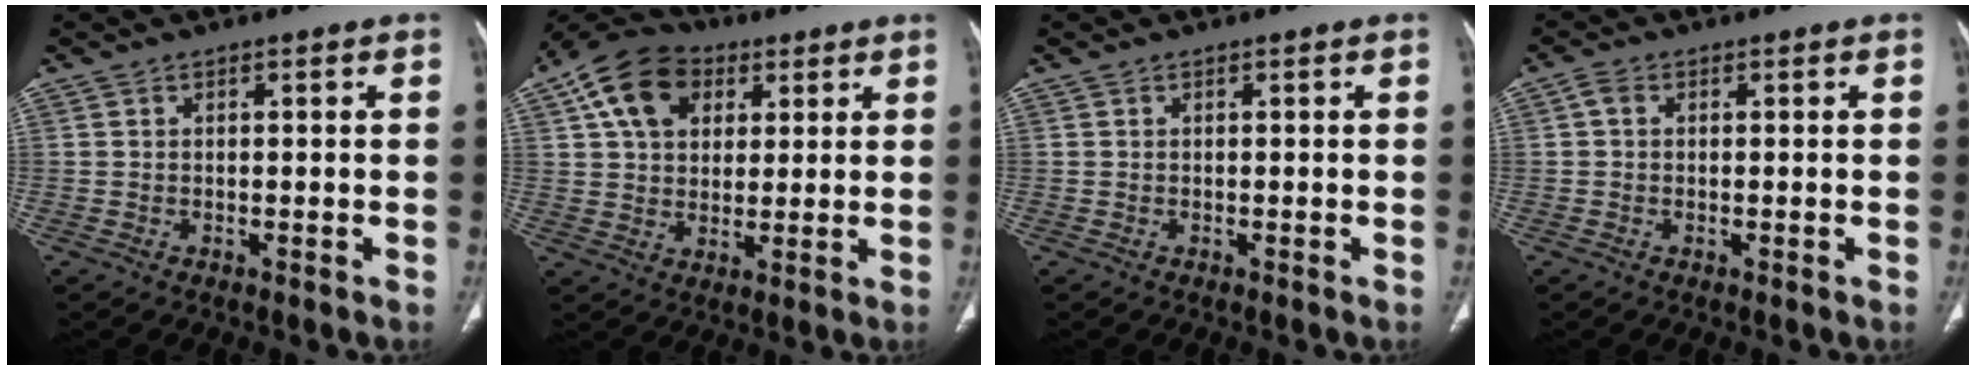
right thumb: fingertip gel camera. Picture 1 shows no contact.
{"total": 13.3, "force": [5.3, 9.5, 7.7], "torque": [-0.114, 0.002, 0.084]}
{"total": 0.0}
{"total": 1.7, "force": [0.3, 1.3, 1.1], "torque": [-0.015, 0.004, 0.001]}